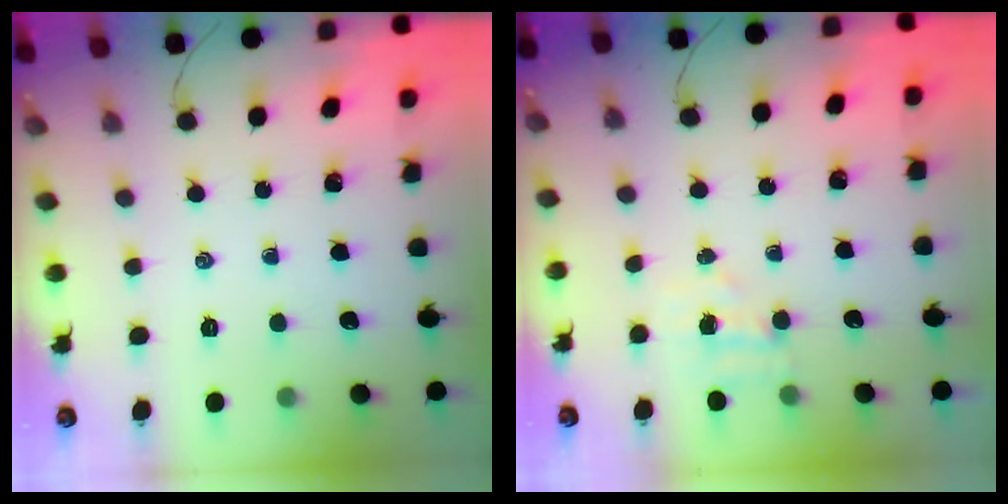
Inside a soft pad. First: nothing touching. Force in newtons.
{"total": 3.7, "press": 3.6, "slide": 1.0}